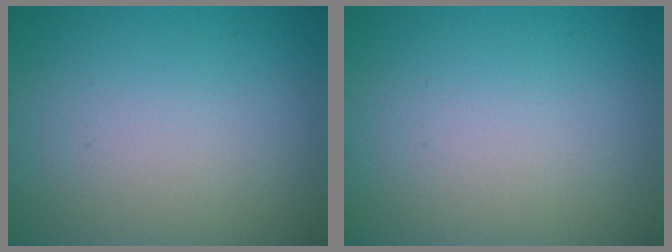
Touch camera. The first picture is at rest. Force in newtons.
{"total": 0.0}